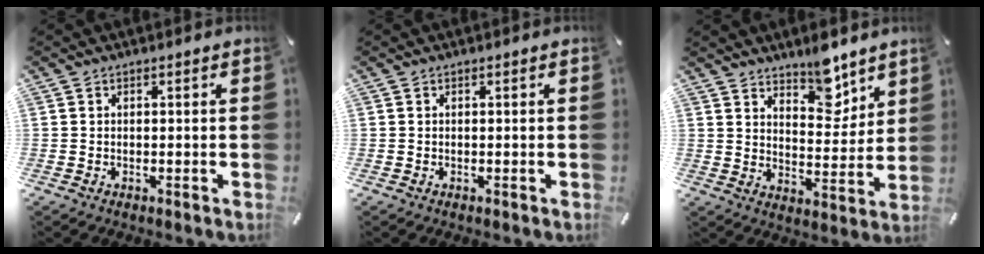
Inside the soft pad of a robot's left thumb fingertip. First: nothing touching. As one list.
[{"total": 0.0}, {"total": 9.5, "force": [7.9, 4.2, 3.4], "torque": [-0.030, -0.059, 0.139]}]